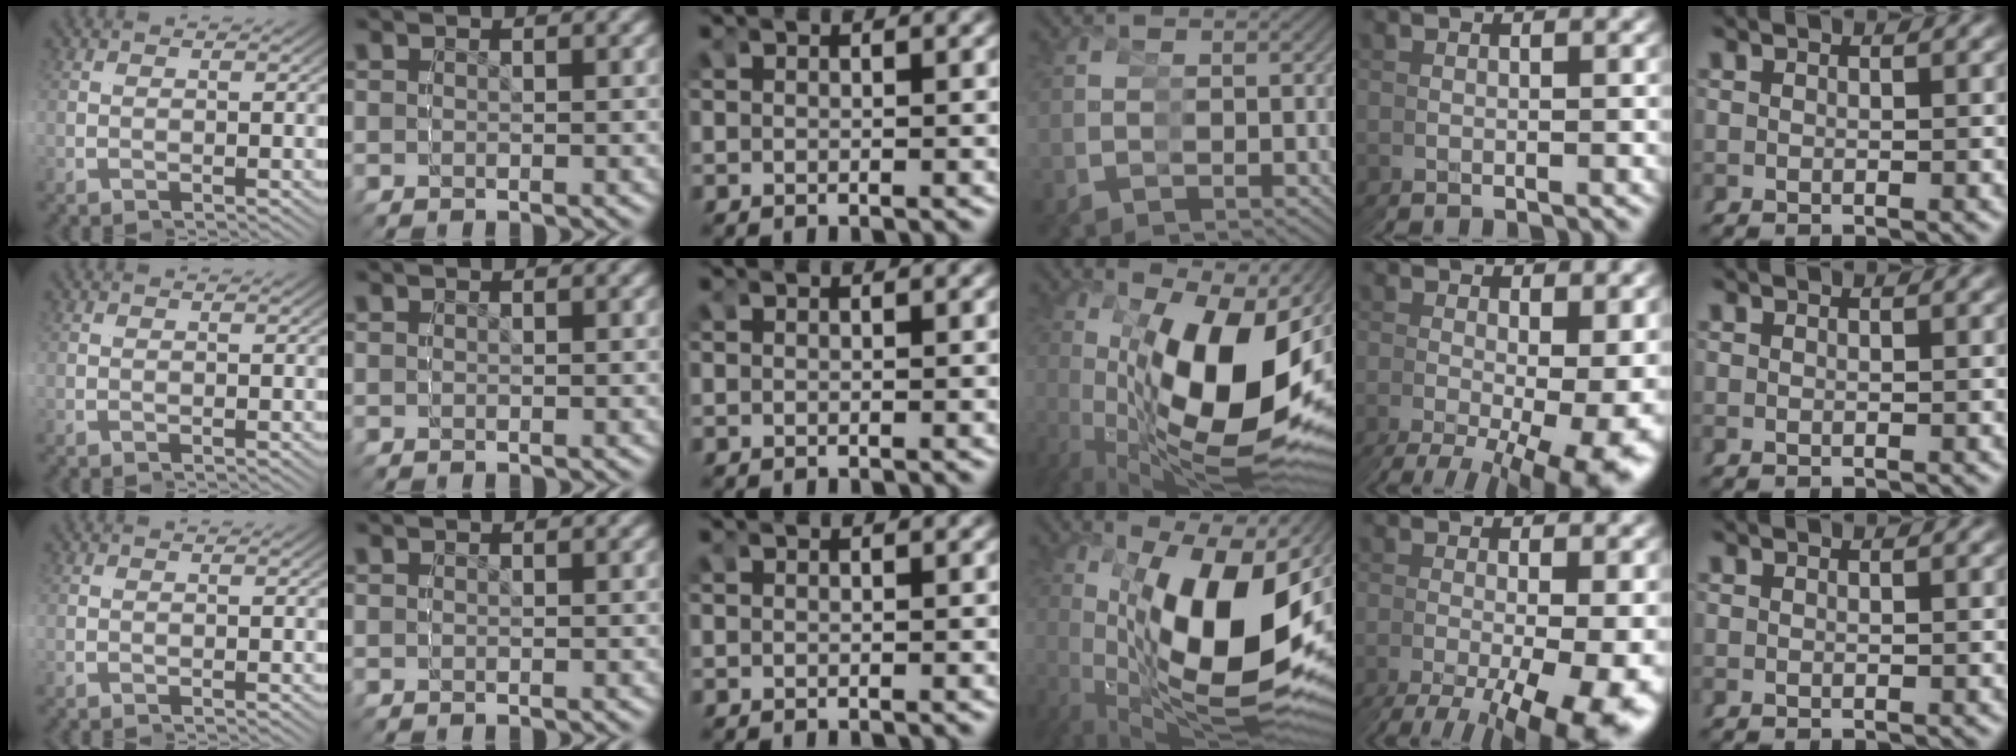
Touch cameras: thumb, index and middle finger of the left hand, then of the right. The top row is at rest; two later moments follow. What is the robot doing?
{"motion": "grasp_and_lifting", "object": "glue stick"}